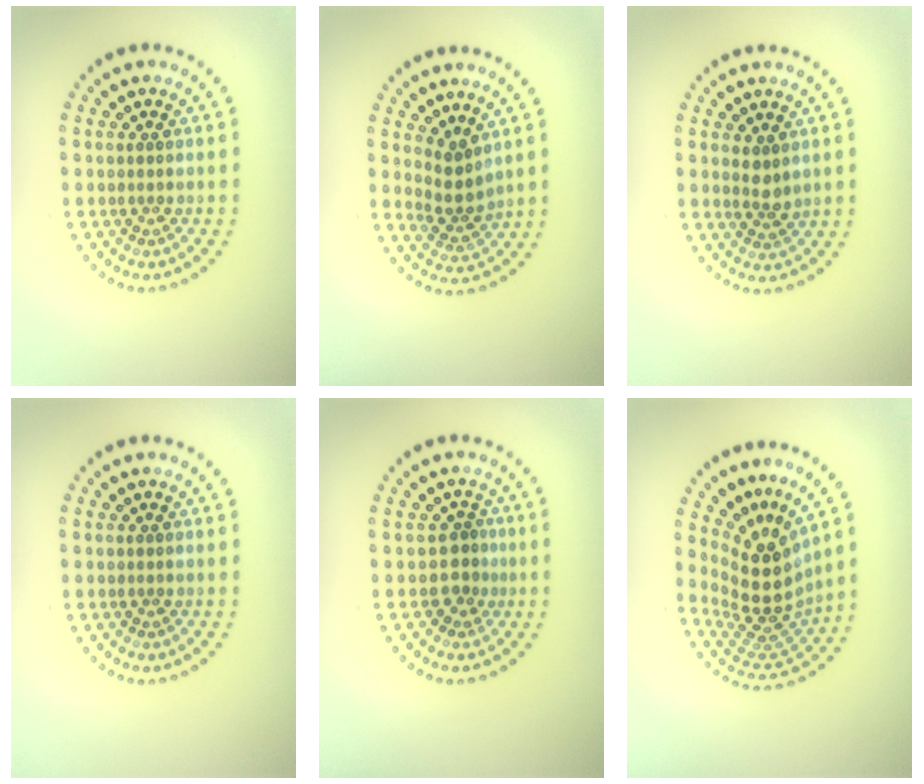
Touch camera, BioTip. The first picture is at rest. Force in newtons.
{"total": 2.5, "press": 1.8, "slide": 1.7}
{"total": 1.7, "press": 1.5, "slide": 0.7}
{"total": 0.0}
{"total": 1.8, "press": 1.2, "slide": 1.3}
{"total": 5.1, "press": 3.6, "slide": 3.6}